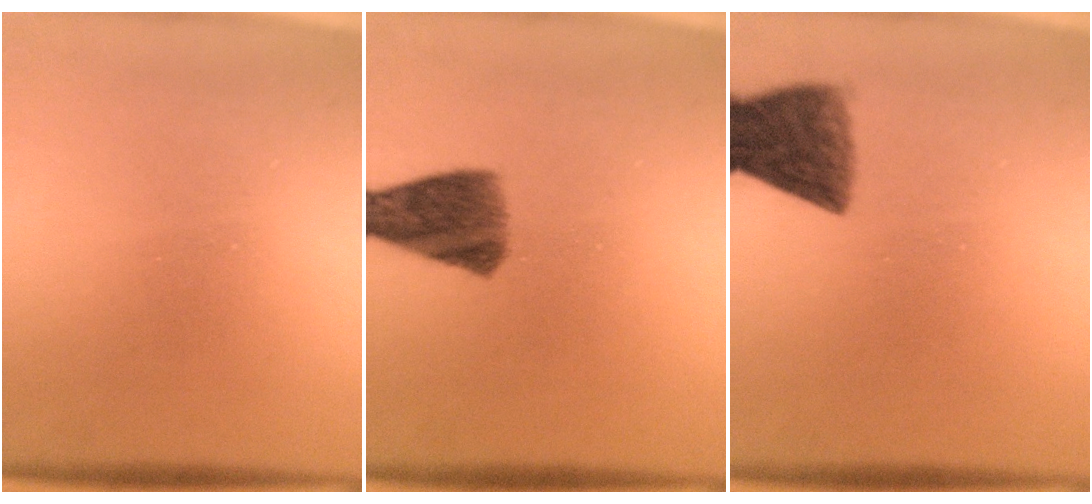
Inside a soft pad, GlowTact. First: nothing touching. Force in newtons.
{"total": 8.2}
{"total": 7.5}